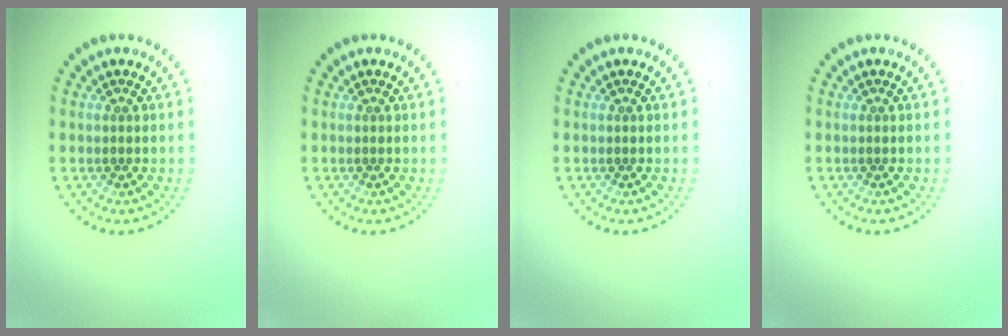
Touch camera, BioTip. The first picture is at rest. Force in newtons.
{"total": 0.0}
{"total": 0.0}
{"total": 0.0}